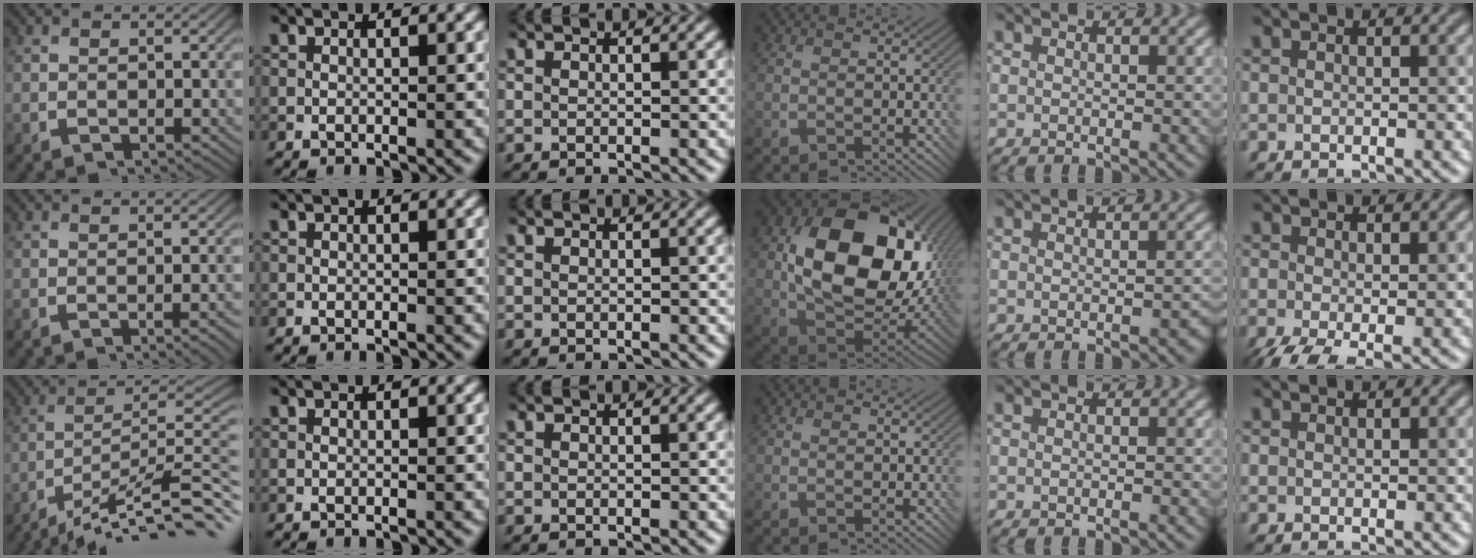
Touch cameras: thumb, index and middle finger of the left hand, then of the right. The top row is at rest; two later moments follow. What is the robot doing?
{"motion": "screw", "object": "bottle cap"}